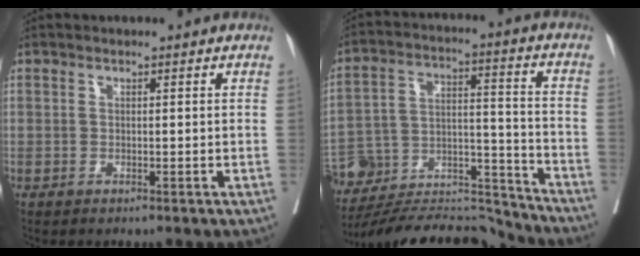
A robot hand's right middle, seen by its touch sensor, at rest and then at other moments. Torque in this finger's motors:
{"motor_torque": [0.89, -1.25, 0.39, 0.18]}